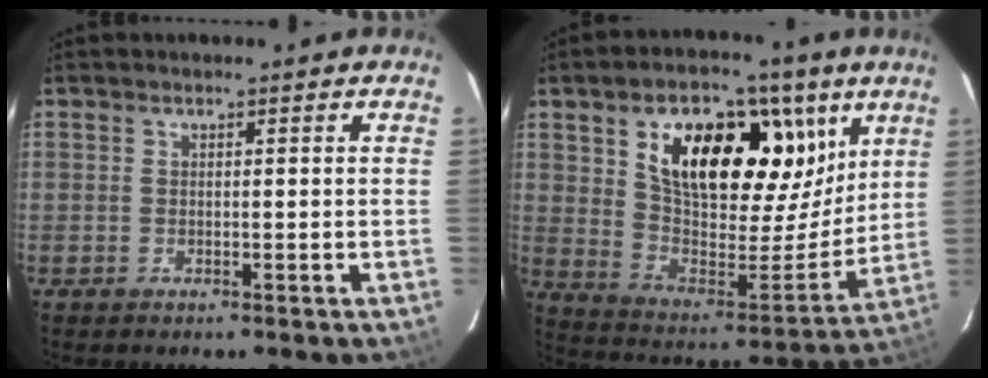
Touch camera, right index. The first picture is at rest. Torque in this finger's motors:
{"motor_torque": [1.12, 0.65, 1.05, 0.21]}